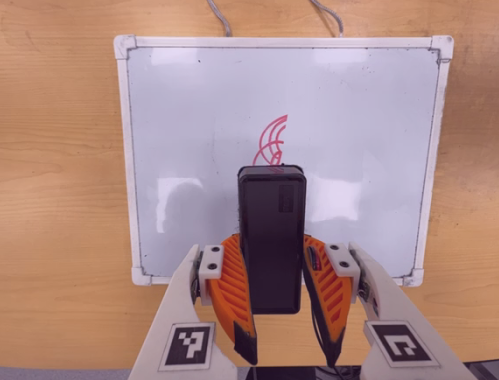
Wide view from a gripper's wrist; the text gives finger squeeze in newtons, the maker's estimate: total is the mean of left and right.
{"total": 8.9, "left": 7.3, "right": 10.6}